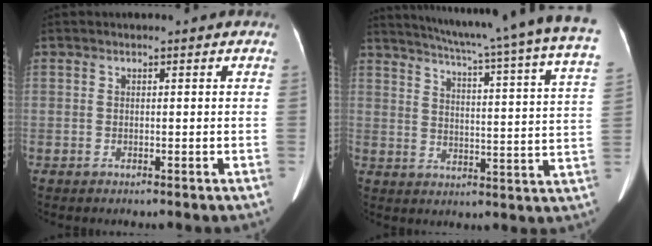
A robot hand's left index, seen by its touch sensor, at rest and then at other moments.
{"total": 27.4, "force": [22.9, -0.2, 15.1], "torque": [-0.228, -0.065, 0.275]}